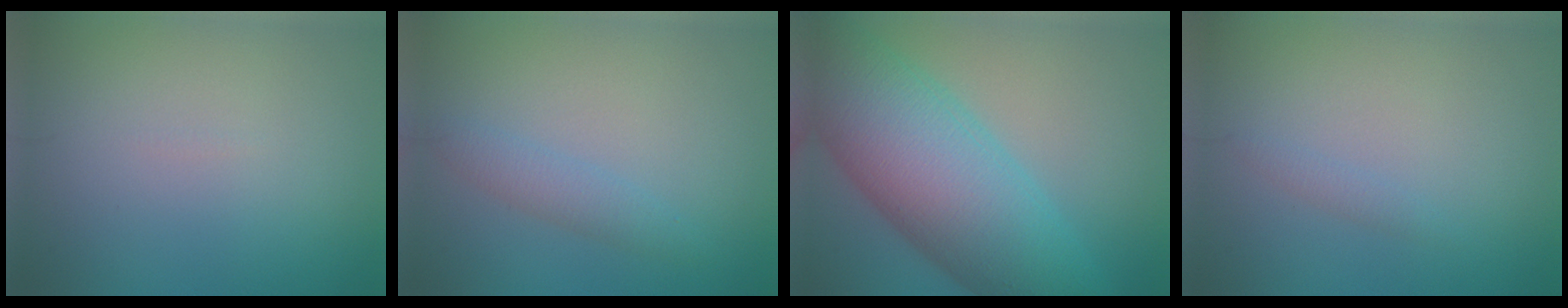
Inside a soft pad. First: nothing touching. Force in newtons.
{"total": 2.0, "press": 2.0, "slide": 0.1}
{"total": 12.9, "press": 12.9, "slide": 0.1}
{"total": 0.8, "press": 0.8, "slide": 0.1}